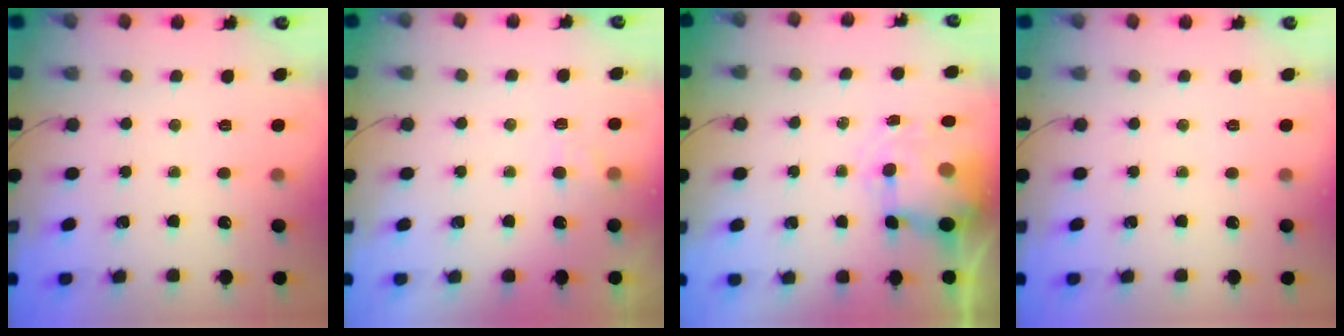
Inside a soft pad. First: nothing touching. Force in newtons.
{"total": 2.0, "press": 1.6, "slide": 1.2}
{"total": 7.0, "press": 6.9, "slide": 1.3}
{"total": 0.0}